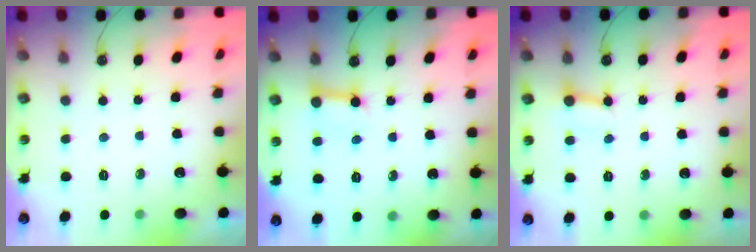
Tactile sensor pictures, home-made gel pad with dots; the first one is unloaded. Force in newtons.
{"total": 7.3, "press": 7.3, "slide": 0.9}
{"total": 2.5, "press": 2.5, "slide": 0.0}